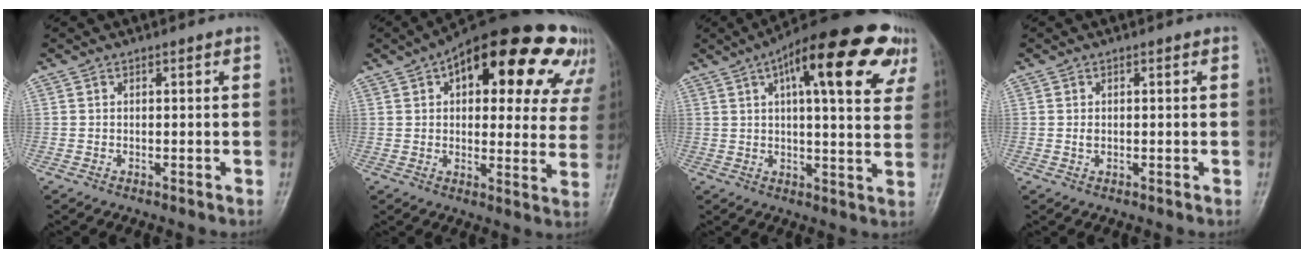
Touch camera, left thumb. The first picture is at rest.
{"total": 25.8, "force": [12.6, 11.7, 19.2], "torque": [-0.220, 0.012, 0.163]}
{"total": 22.0, "force": [9.9, 7.0, 18.4], "torque": [-0.241, 0.004, 0.131]}
{"total": 1.0, "force": [0.1, 0.7, 0.6], "torque": [-0.009, 0.000, 0.001]}